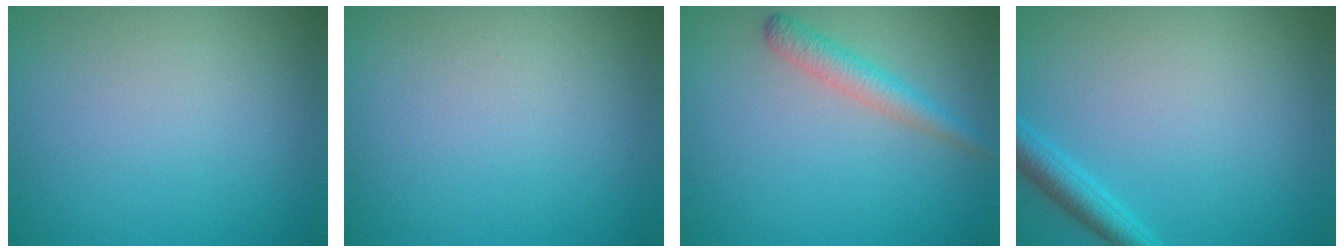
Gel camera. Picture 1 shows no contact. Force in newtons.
{"total": 0.0}
{"total": 2.3, "press": 2.3, "slide": 0.0}
{"total": 2.3, "press": 2.2, "slide": 0.2}